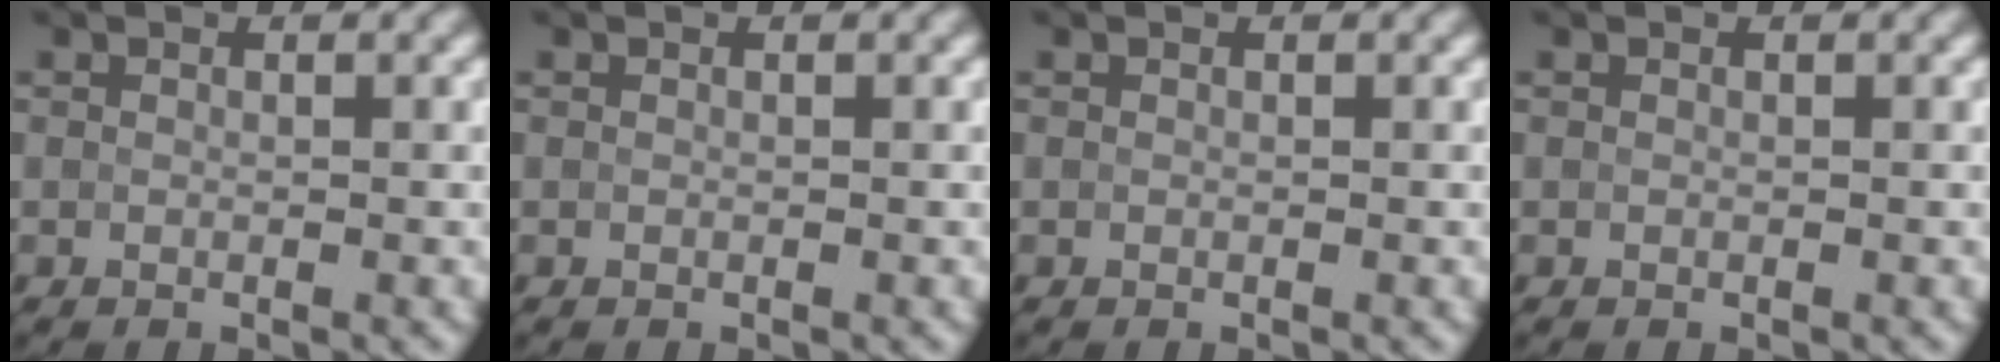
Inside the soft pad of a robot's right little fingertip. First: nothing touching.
{"total": 0.0}
{"total": 0.0}
{"total": 0.0}